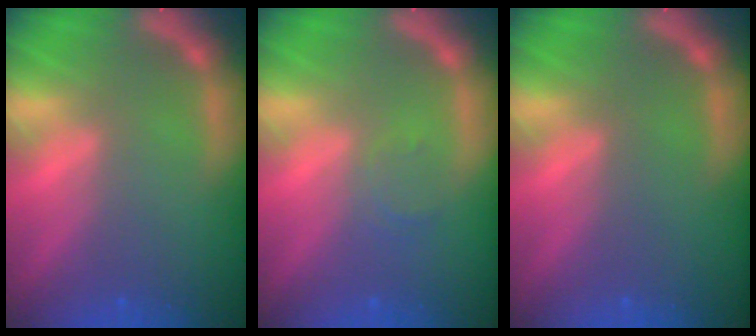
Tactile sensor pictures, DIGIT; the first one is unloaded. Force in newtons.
{"total": 1.5}
{"total": 0.0}